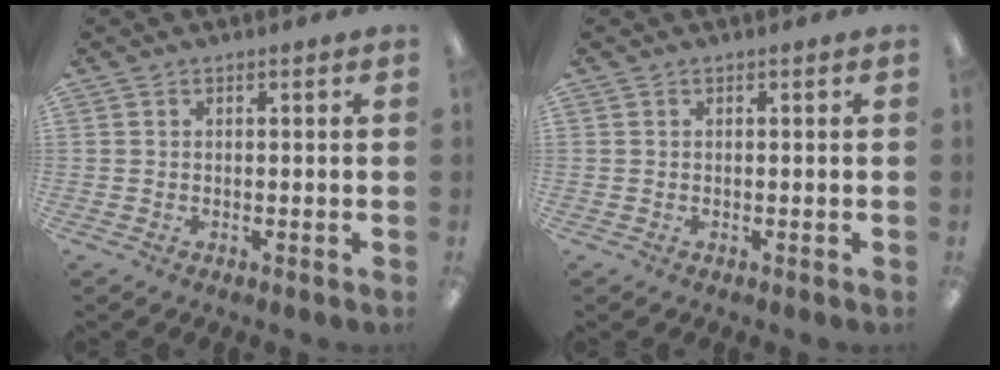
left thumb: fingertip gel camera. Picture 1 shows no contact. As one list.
[{"total": 0.0}]